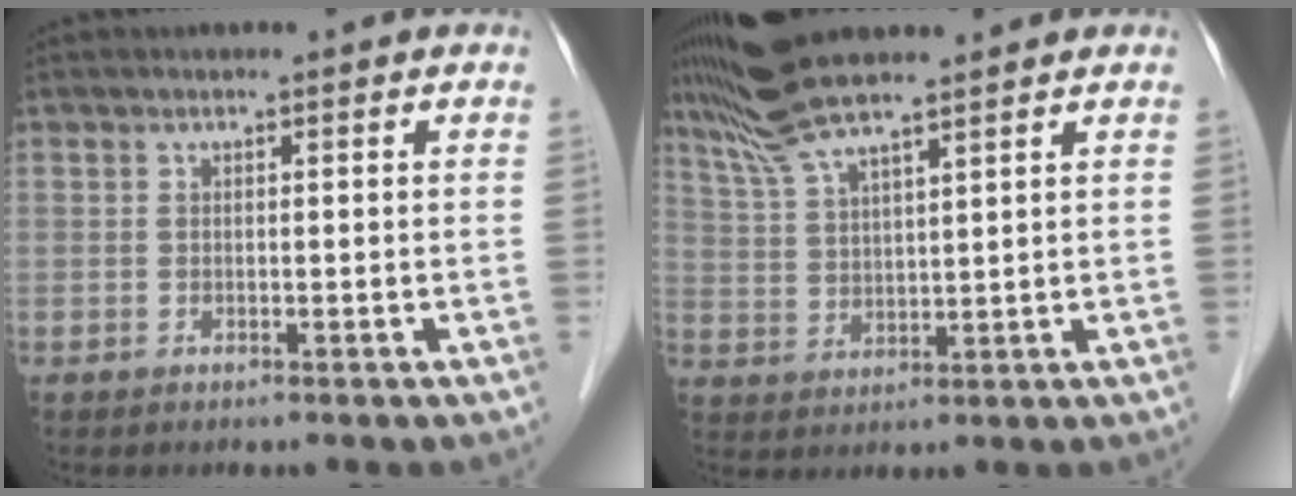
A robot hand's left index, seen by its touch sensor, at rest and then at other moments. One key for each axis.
{"total": 9.7, "fx": 8.1, "fy": 1.0, "fz": 5.3, "tx": -0.108, "ty": 0.028, "tz": 0.155}